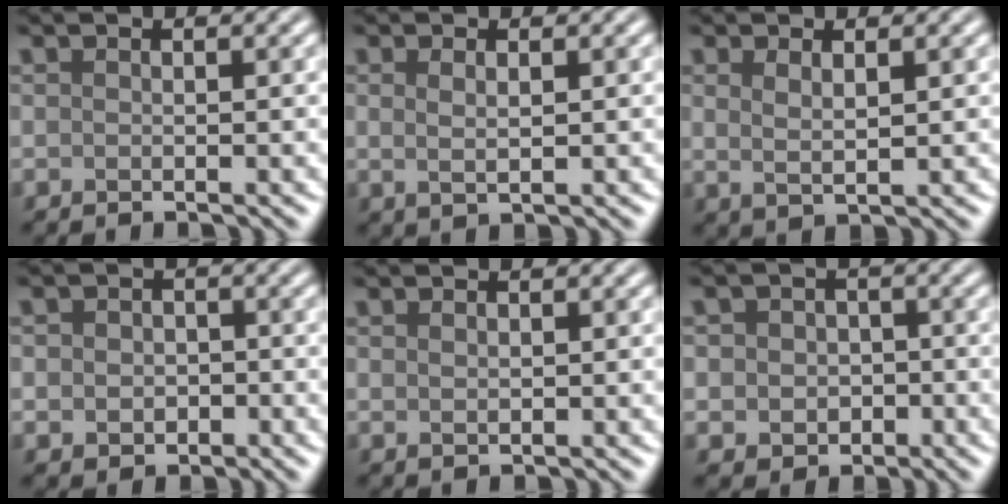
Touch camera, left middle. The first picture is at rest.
{"total": 1.3, "force": [0.4, 0.4, 1.1], "torque": [-0.022, -0.003, 0.010]}
{"total": 1.7, "force": [0.8, 0.5, 1.4], "torque": [-0.027, -0.005, 0.018]}
{"total": 2.7, "force": [-0.4, 2.3, 1.5], "torque": [-0.007, -0.006, -0.012]}
{"total": 0.7, "force": [0.2, 0.4, 0.5], "torque": [-0.011, 0.000, 0.006]}
{"total": 4.0, "force": [-0.4, 3.6, 1.9], "torque": [-0.013, 0.002, -0.019]}